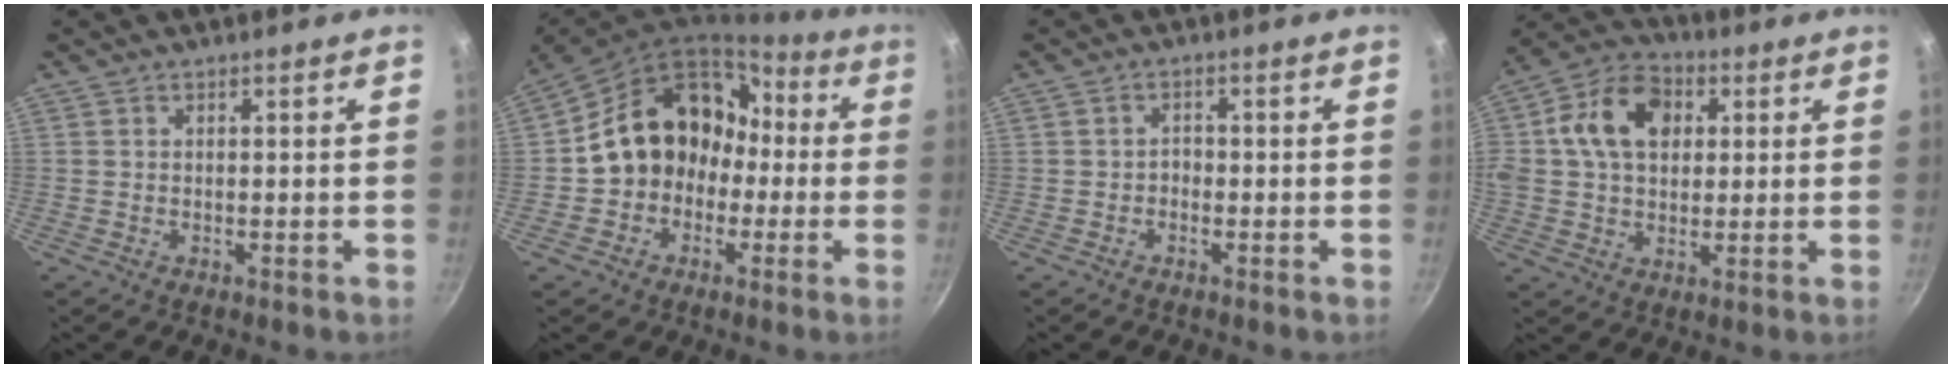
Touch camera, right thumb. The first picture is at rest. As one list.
[{"total": 16.4, "force": [-1.0, 13.8, 8.8], "torque": [-0.102, 0.072, -0.013]}, {"total": 1.5, "force": [-0.7, 1.1, 0.7], "torque": [-0.003, 0.011, -0.014]}, {"total": 15.1, "force": [3.3, 11.0, 9.7], "torque": [-0.154, 0.020, 0.038]}]